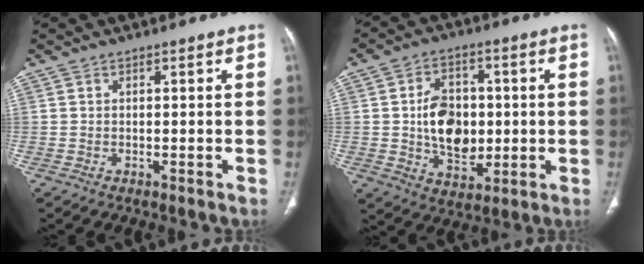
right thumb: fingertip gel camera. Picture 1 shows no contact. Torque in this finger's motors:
{"motor_torque": [0.04, -0.11, 0.86, -0.57, 0.29]}